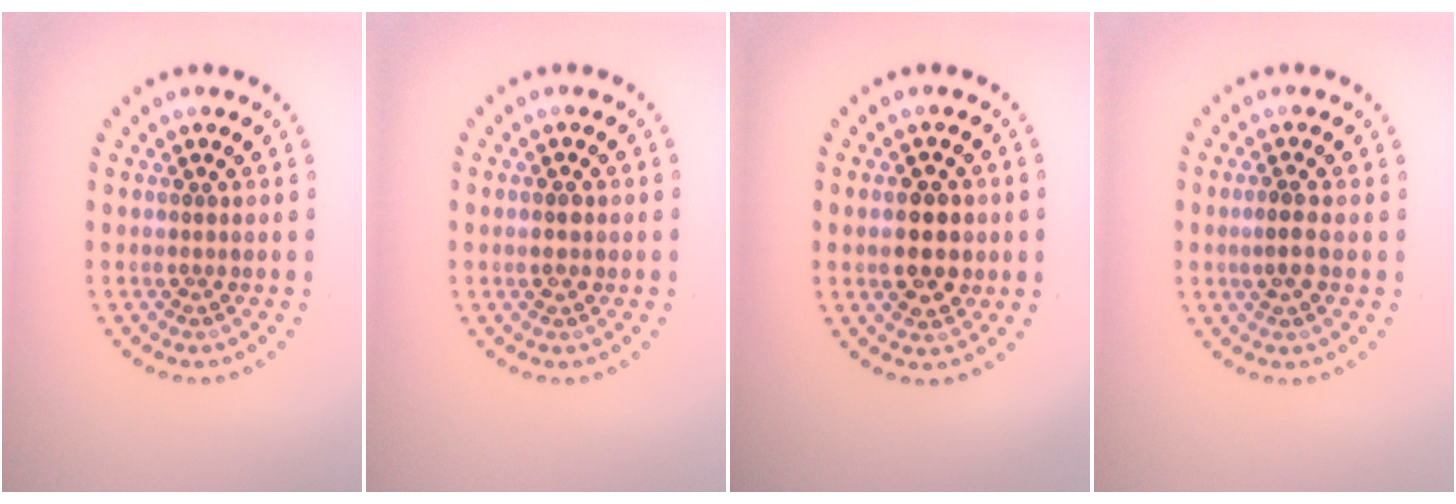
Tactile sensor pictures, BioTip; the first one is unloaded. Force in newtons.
{"total": 1.7, "press": 1.6, "slide": 0.3}
{"total": 4.1, "press": 4.1, "slide": 0.3}
{"total": 1.9, "press": 1.8, "slide": 0.6}